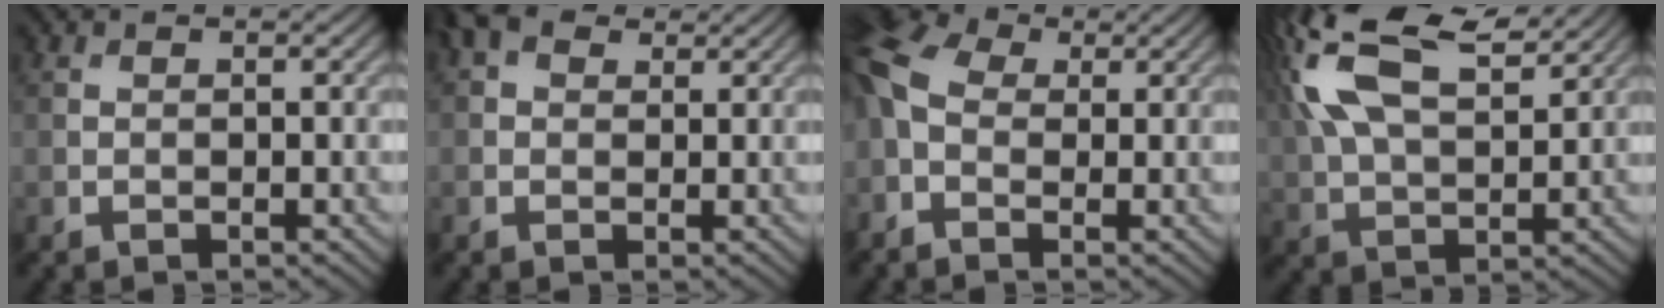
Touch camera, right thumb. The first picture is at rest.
{"total": 3.4, "force": [1.7, 2.3, 1.9], "torque": [-0.038, 0.009, 0.024]}
{"total": 9.0, "force": [0.0, 6.2, 6.5], "torque": [-0.179, 0.005, -0.009]}
{"total": 14.7, "force": [7.2, 6.6, 11.1], "torque": [-0.253, 0.029, 0.122]}